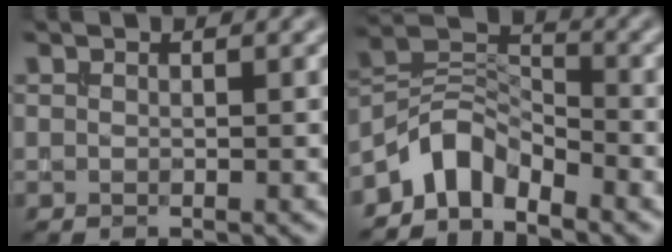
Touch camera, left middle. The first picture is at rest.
{"total": 4.6, "force": [-3.8, 2.0, 1.7], "torque": [-0.023, 0.009, -0.084]}